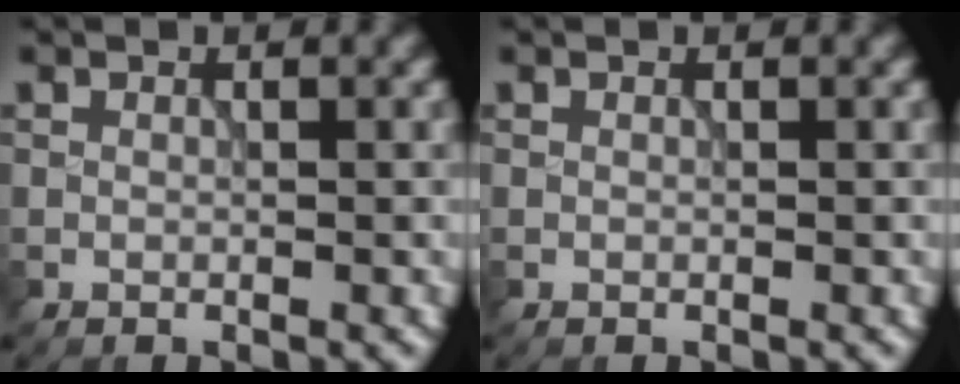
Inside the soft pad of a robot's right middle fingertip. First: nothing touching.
{"total": 0.0}